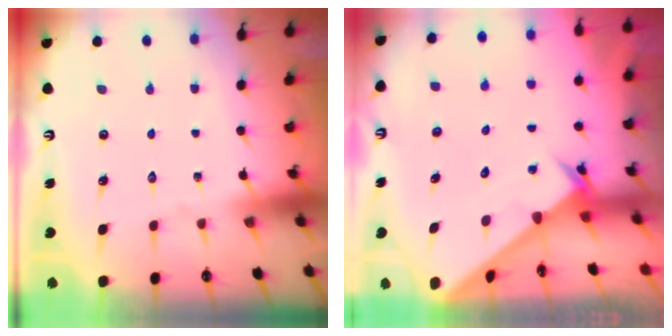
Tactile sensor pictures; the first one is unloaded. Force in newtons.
{"total": 2.6, "press": 2.6, "slide": 0.2}